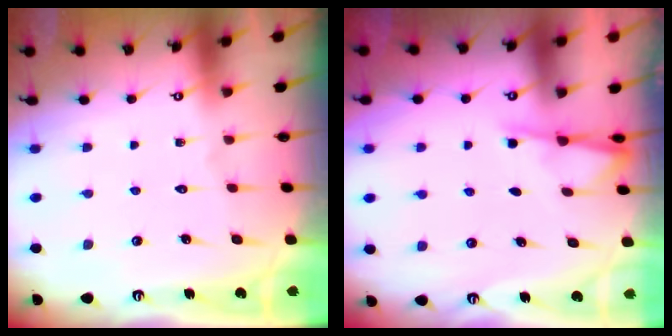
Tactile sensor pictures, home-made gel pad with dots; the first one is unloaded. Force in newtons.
{"total": 2.9, "press": 2.9, "slide": 0.5}